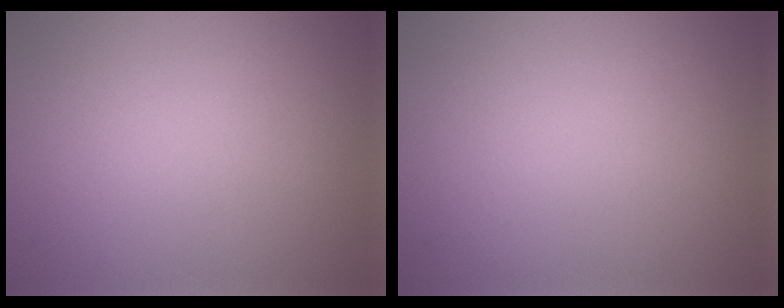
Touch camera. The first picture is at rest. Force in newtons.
{"total": 0.0}